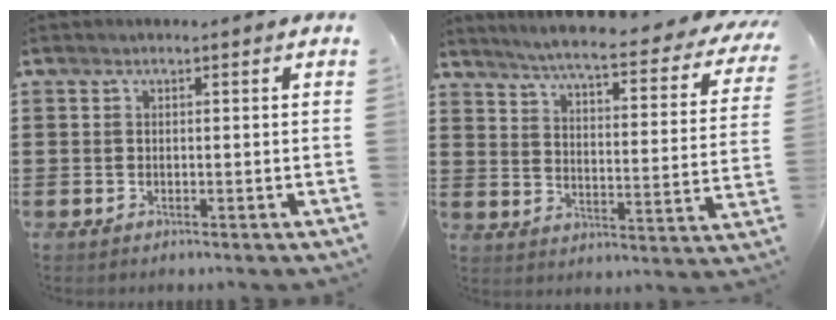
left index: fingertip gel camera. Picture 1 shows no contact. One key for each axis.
{"total": 5.9, "fx": 5.1, "fy": -0.5, "fz": 2.9, "tx": -0.072, "ty": -0.046, "tz": 0.079}